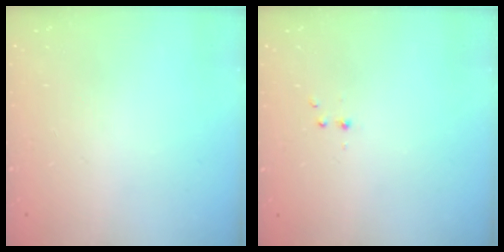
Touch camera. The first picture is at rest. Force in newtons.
{"total": 2.2, "press": 1.9, "slide": 1.0}